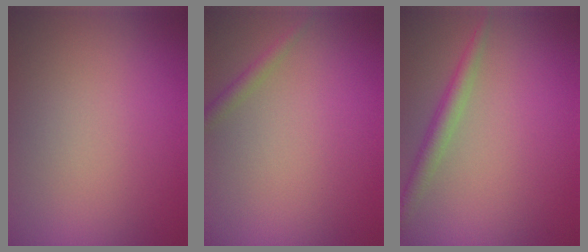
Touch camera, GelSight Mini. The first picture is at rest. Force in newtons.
{"total": 1.2, "press": 1.2, "slide": 0.1}
{"total": 2.2, "press": 2.2, "slide": 0.1}